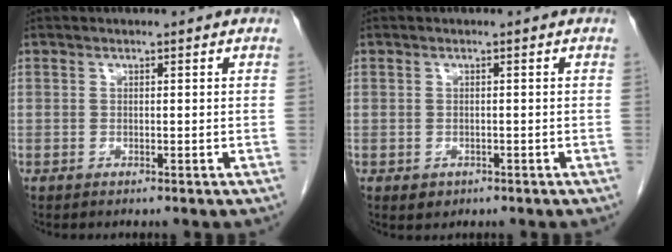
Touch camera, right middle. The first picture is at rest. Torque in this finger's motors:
{"motor_torque": [0.43, -0.08, 0.03, 0.01]}